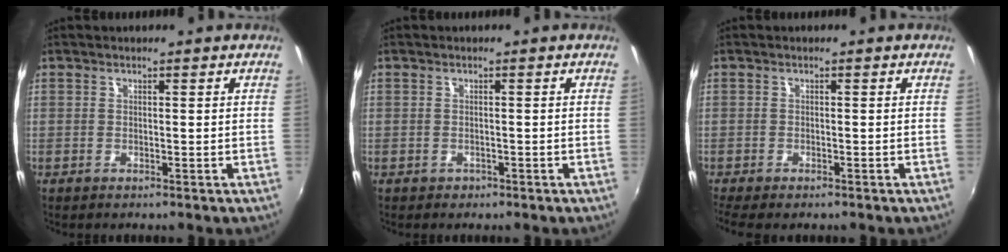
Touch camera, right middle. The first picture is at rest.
{"total": 1.3, "force": [-0.7, 1.1, 0.3], "torque": [-0.008, -0.003, -0.006]}
{"total": 4.4, "force": [-3.5, 1.3, 2.4], "torque": [-0.056, -0.028, -0.059]}